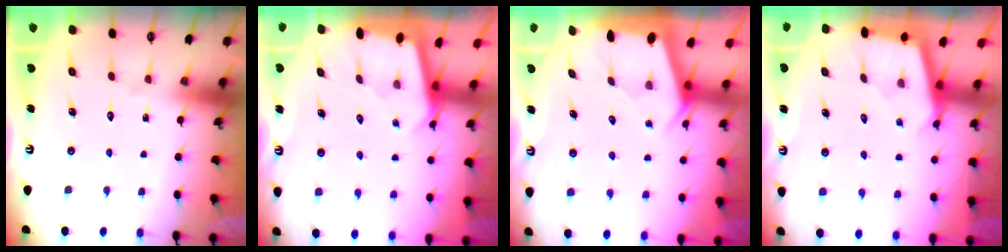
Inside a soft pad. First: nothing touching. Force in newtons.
{"total": 1.8, "press": 1.8, "slide": 0.2}
{"total": 2.1, "press": 2.0, "slide": 0.3}
{"total": 2.3, "press": 2.3, "slide": 0.1}